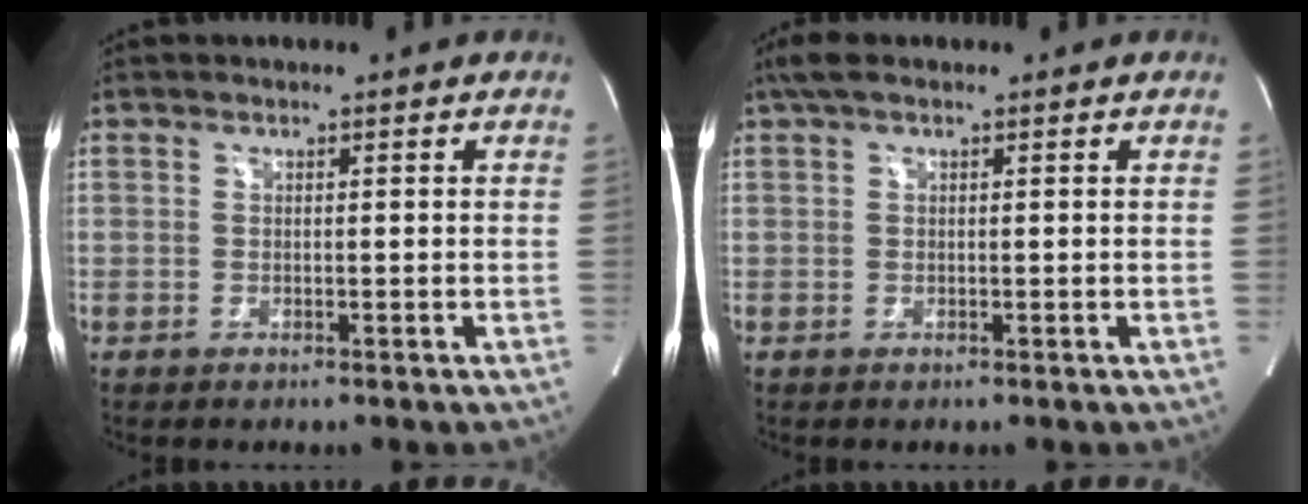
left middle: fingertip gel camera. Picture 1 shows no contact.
{"total": 2.8, "force": [1.9, 0.9, 1.9], "torque": [-0.047, 0.029, 0.038]}